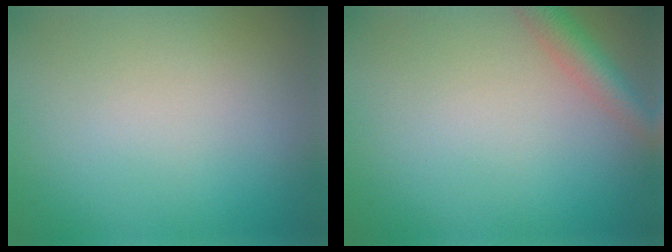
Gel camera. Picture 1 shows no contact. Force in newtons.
{"total": 2.8, "press": 2.8, "slide": 0.1}